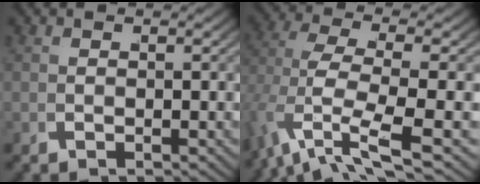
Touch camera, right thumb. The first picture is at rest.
{"total": 6.1, "force": [-1.7, 2.3, 5.4], "torque": [-0.129, -0.030, -0.004]}